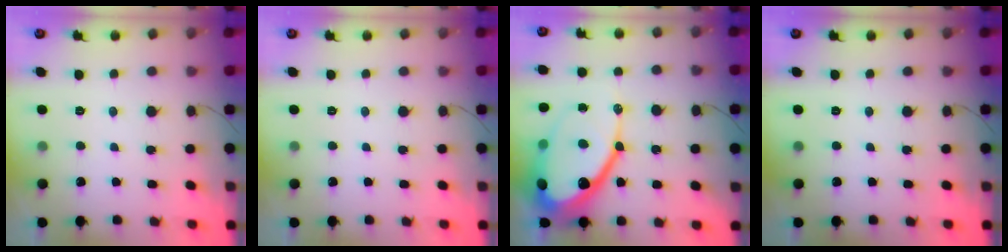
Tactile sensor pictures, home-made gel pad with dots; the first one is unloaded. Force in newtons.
{"total": 0.0}
{"total": 25.5, "press": 25.4, "slide": 2.3}
{"total": 0.0}